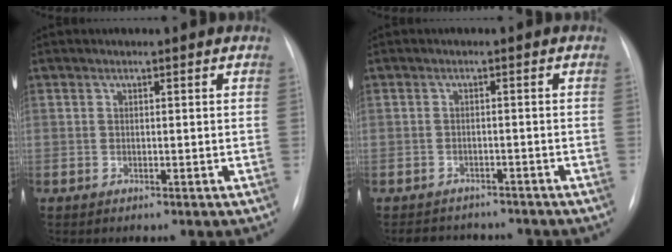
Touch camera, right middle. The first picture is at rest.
{"total": 6.0, "force": [-5.5, 2.2, 0.8], "torque": [-0.008, 0.005, -0.069]}